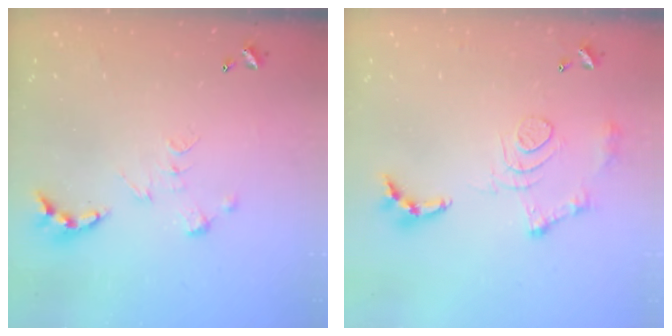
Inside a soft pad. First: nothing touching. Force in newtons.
{"total": 12.5, "press": 12.5, "slide": 1.1}